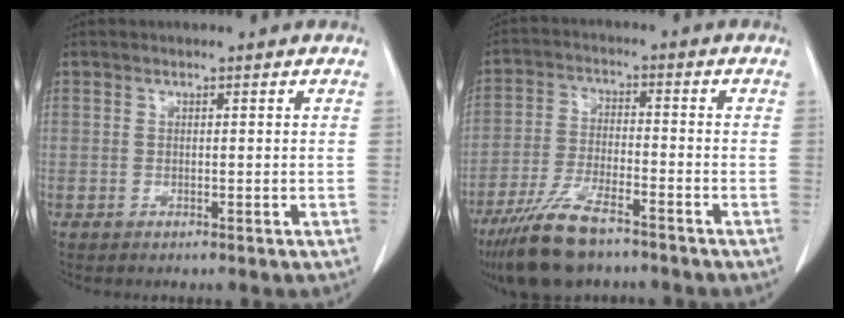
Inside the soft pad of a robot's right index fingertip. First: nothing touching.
{"total": 10.9, "force": [-8.1, 2.6, 6.9], "torque": [-0.141, -0.025, -0.147]}